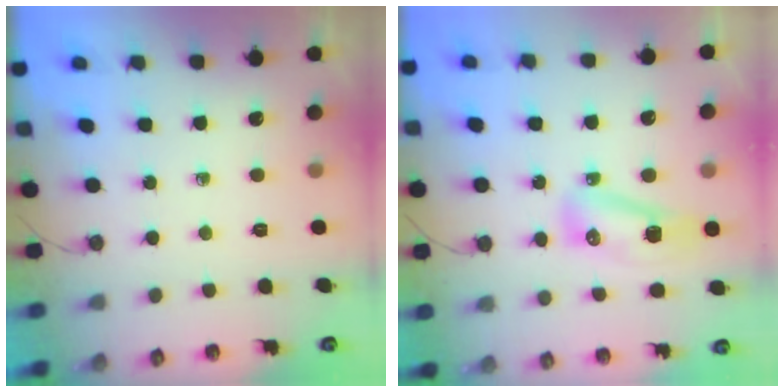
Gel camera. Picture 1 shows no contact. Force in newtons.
{"total": 9.6, "press": 8.9, "slide": 3.6}